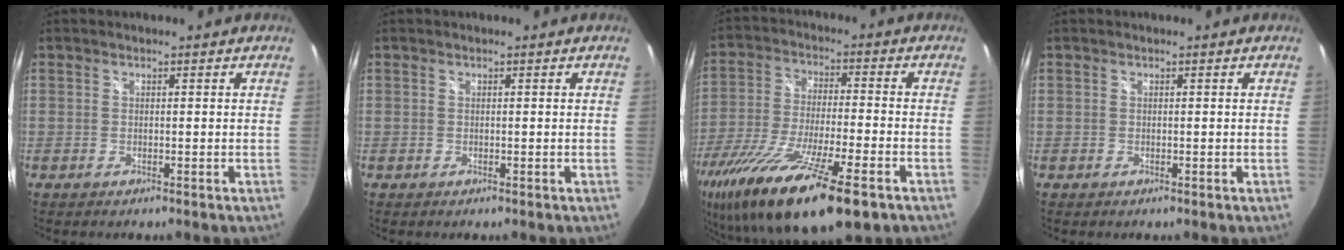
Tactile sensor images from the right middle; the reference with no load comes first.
{"total": 0.0}
{"total": 23.2, "force": [-14.8, 4.7, 17.2], "torque": [-0.336, -0.071, -0.255]}
{"total": 0.0}